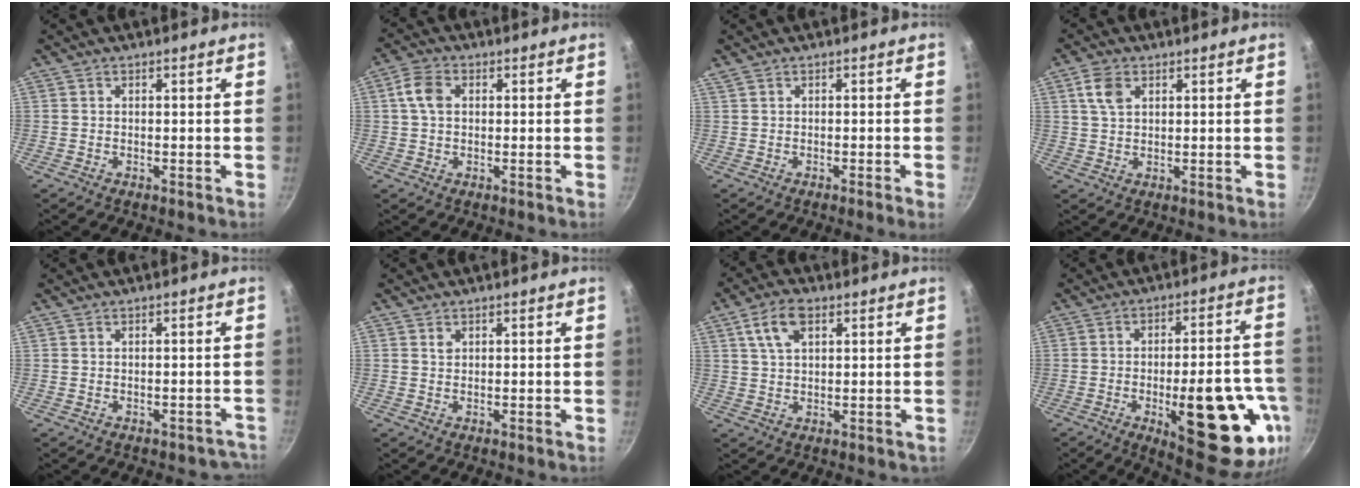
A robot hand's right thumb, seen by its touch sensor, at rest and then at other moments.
{"total": 4.9, "force": [0.8, 3.5, 3.3], "torque": [-0.061, 0.010, 0.009]}
{"total": 1.2, "force": [-0.2, -0.2, 1.2], "torque": [-0.031, 0.003, -0.001]}
{"total": 4.7, "force": [1.9, 3.0, 3.1], "torque": [-0.054, 0.000, 0.037]}
{"total": 3.0, "force": [-2.0, 2.1, 0.9], "torque": [0.020, 0.040, 0.001]}
{"total": 1.0, "force": [0.5, 0.7, 0.4], "torque": [-0.004, 0.000, 0.009]}
{"total": 6.8, "force": [2.7, 3.8, 4.9], "torque": [-0.082, 0.000, 0.052]}
{"total": 23.7, "force": [-7.9, 8.5, 20.6], "torque": [-0.220, 0.016, -0.095]}